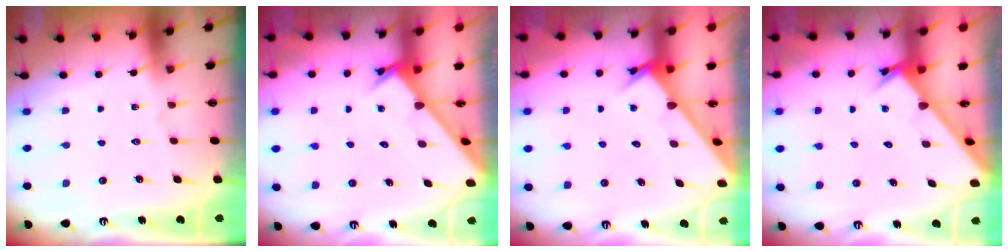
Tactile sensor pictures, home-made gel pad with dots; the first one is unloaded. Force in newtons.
{"total": 2.7, "press": 2.7, "slide": 0.3}
{"total": 2.8, "press": 2.8, "slide": 0.0}
{"total": 2.2, "press": 2.2, "slide": 0.1}